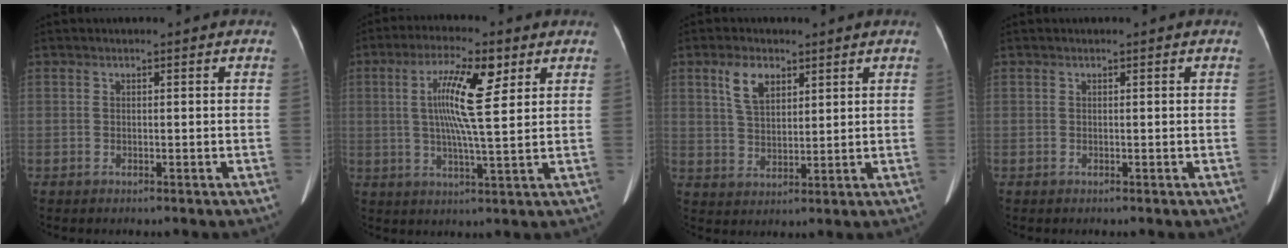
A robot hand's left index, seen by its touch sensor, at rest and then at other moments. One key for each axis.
{"total": 9.6, "fx": 2.5, "fy": 0.7, "fz": 9.2, "tx": -0.166, "ty": 0.001, "tz": 0.044}
{"total": 5.0, "fx": 2.6, "fy": 2.6, "fz": 3.3, "tx": -0.068, "ty": 0.003, "tz": 0.060}
{"total": 0.0}